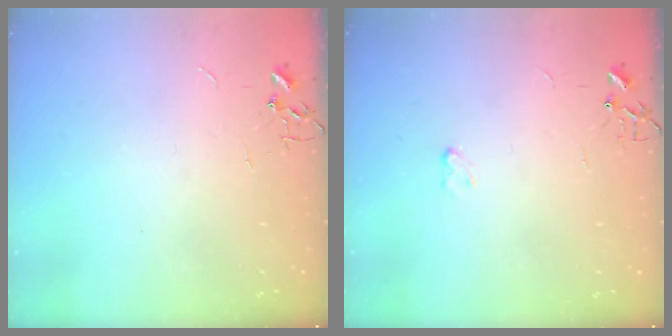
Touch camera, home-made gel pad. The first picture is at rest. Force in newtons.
{"total": 3.4, "press": 3.4, "slide": 0.4}